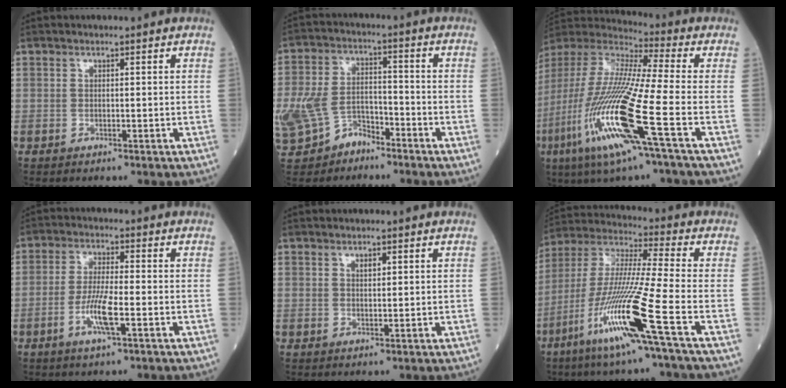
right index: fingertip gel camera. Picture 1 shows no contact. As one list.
[{"total": 10.8, "force": [-6.8, 6.4, 5.5], "torque": [-0.124, 0.011, -0.123]}, {"total": 20.8, "force": [-7.9, 0.3, 19.2], "torque": [-0.445, -0.045, -0.164]}, {"total": 6.2, "force": [-2.4, 0.6, 5.7], "torque": [-0.116, -0.006, -0.046]}, {"total": 1.3, "force": [0.7, 0.5, 1.0], "torque": [-0.017, 0.000, 0.011]}, {"total": 16.6, "force": [-7.4, -1.6, 14.7], "torque": [-0.307, -0.031, -0.146]}]